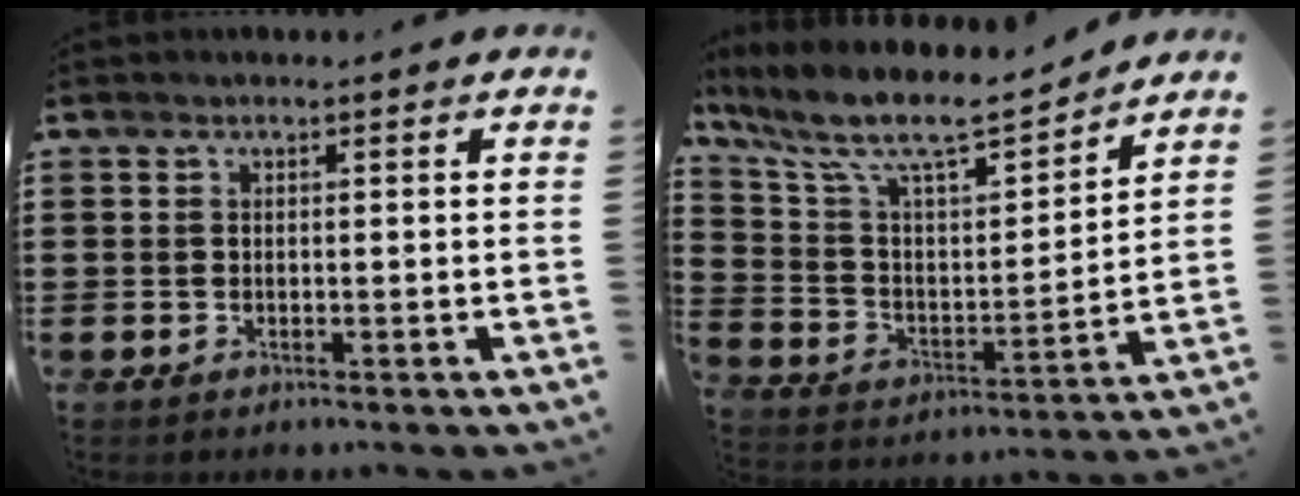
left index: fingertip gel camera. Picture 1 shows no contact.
{"total": 10.0, "force": [8.2, 2.3, 5.3], "torque": [-0.140, -0.048, 0.137]}